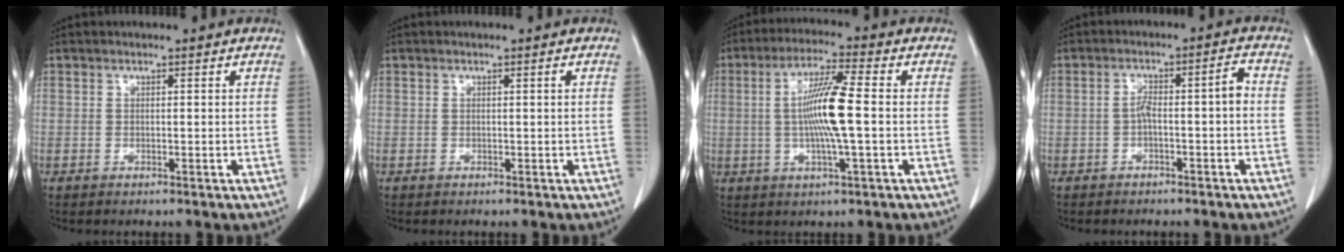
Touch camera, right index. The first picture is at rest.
{"total": 0.0}
{"total": 9.5, "force": [-0.2, 0.1, 9.5], "torque": [-0.180, 0.000, -0.010]}
{"total": 4.4, "force": [-1.2, 0.7, 4.2], "torque": [-0.069, 0.023, -0.016]}